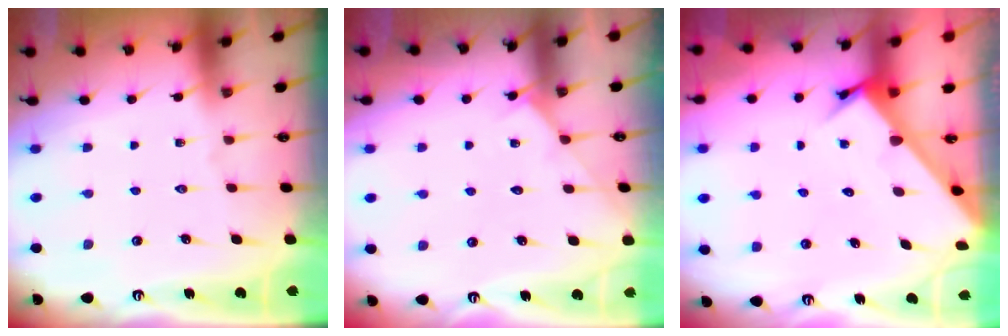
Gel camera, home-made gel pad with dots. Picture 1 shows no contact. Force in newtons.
{"total": 2.6, "press": 2.5, "slide": 0.4}
{"total": 3.4, "press": 3.4, "slide": 0.2}